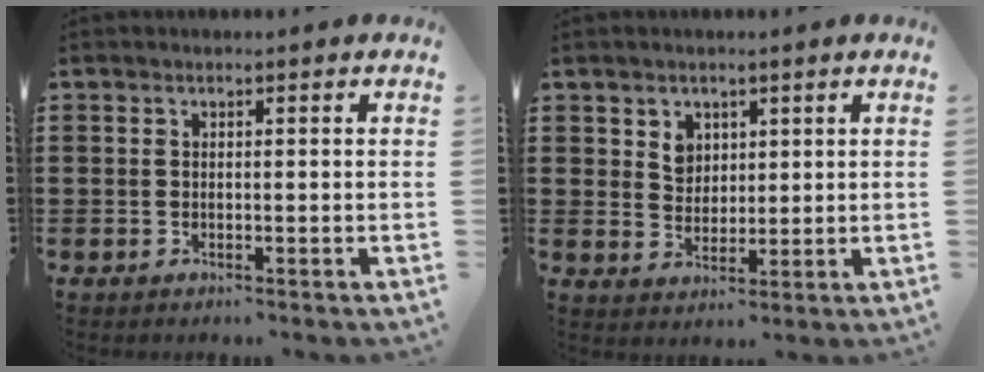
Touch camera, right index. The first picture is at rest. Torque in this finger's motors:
{"motor_torque": [0.01, 0.01, 0.12, 0.01]}